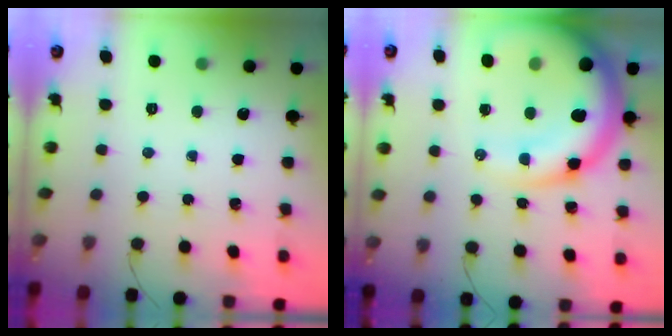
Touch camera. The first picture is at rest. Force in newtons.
{"total": 20.5, "press": 20.0, "slide": 4.7}